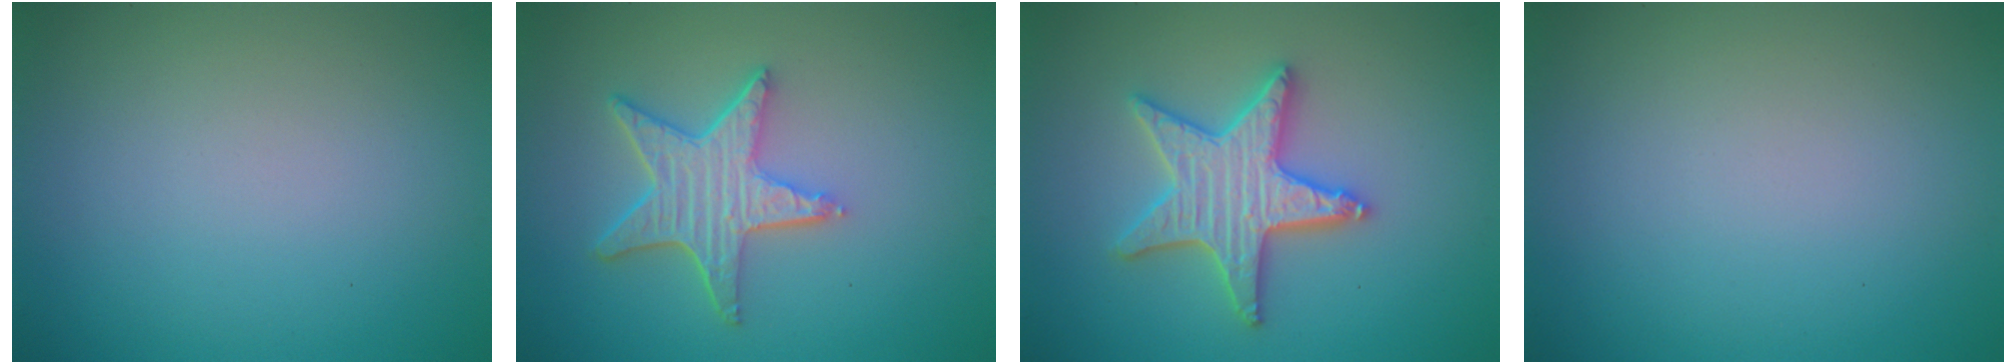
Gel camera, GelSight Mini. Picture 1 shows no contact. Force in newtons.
{"total": 5.1, "press": 4.1, "slide": 3.1}
{"total": 5.2, "press": 5.2, "slide": 0.9}
{"total": 0.0}